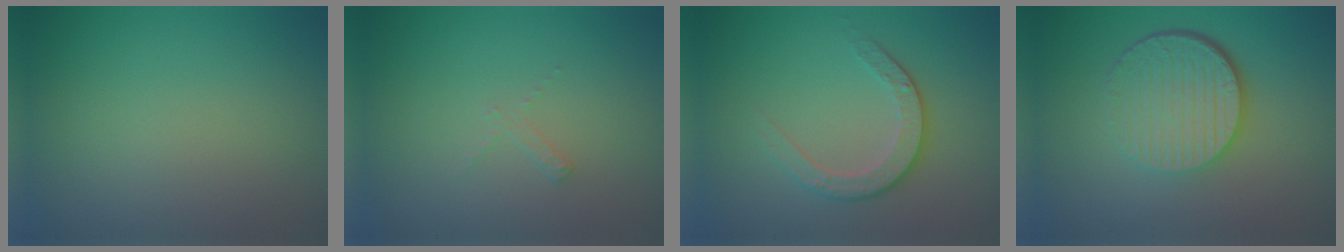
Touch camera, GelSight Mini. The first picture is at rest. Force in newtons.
{"total": 0.8, "press": 0.8, "slide": 0.1}
{"total": 3.5, "press": 2.7, "slide": 2.3}
{"total": 6.5, "press": 4.4, "slide": 4.8}